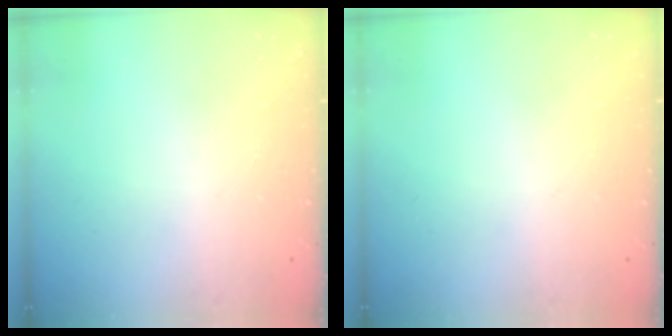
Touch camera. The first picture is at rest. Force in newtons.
{"total": 0.0}